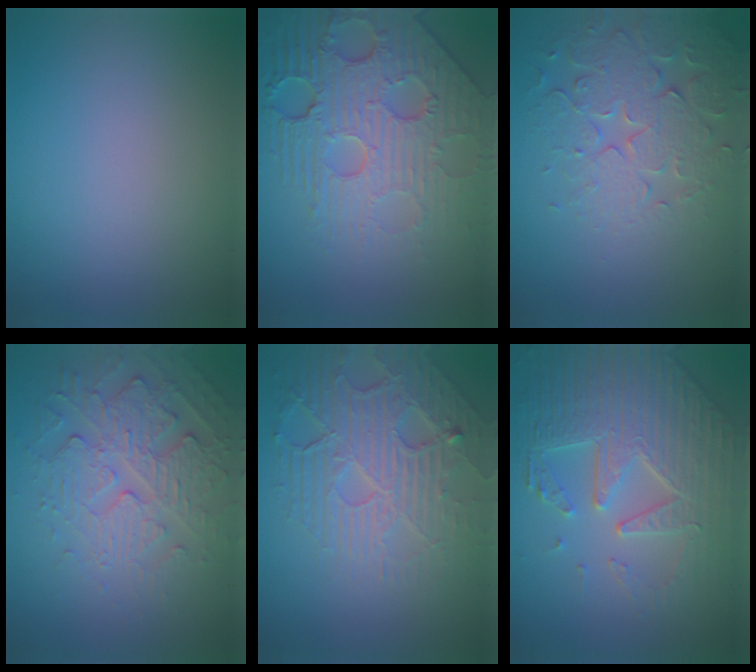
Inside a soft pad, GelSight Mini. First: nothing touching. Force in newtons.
{"total": 8.6, "press": 5.9, "slide": 6.3}
{"total": 4.6, "press": 4.5, "slide": 0.8}
{"total": 4.7, "press": 4.2, "slide": 2.3}
{"total": 7.3, "press": 5.3, "slide": 5.1}
{"total": 7.8, "press": 5.9, "slide": 5.1}